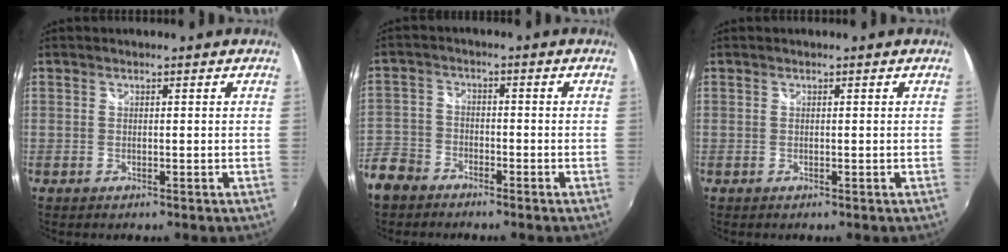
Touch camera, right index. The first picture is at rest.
{"total": 9.4, "force": [-6.1, 6.7, 2.7], "torque": [-0.079, 0.018, -0.120]}
{"total": 0.0}